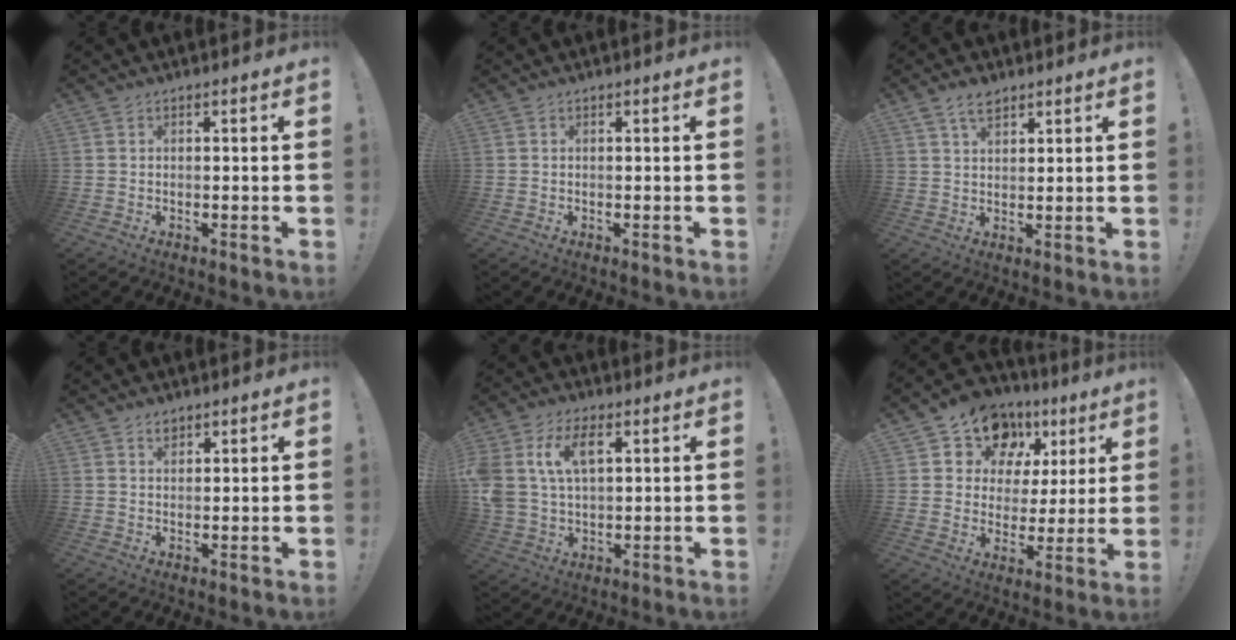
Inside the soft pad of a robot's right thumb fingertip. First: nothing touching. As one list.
[{"total": 0.0}, {"total": 4.6, "force": [3.3, 2.3, 2.1], "torque": [-0.041, -0.009, 0.062]}, {"total": 2.4, "force": [1.9, 1.3, 0.6], "torque": [0.001, -0.009, 0.032]}, {"total": 11.2, "force": [4.2, 7.0, 7.7], "torque": [-0.158, 0.000, 0.076]}, {"total": 12.9, "force": [7.8, 9.2, 4.7], "torque": [-0.076, -0.048, 0.146]}]